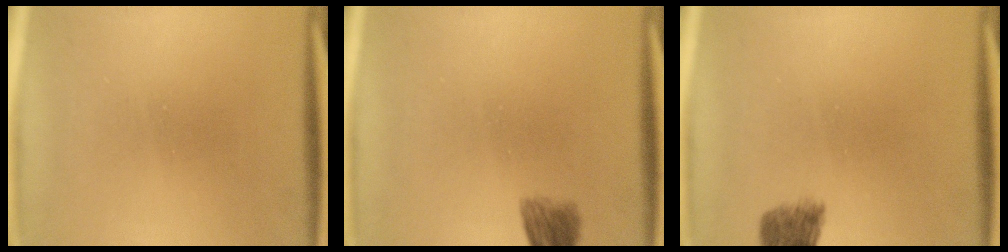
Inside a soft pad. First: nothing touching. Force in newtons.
{"total": 4.5}
{"total": 4.3}